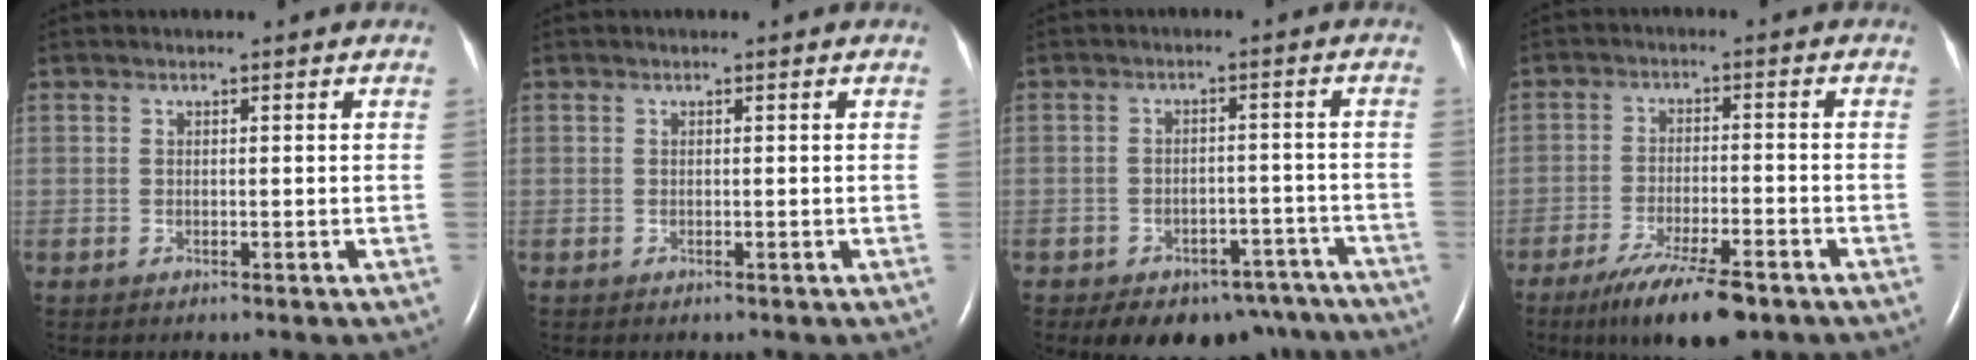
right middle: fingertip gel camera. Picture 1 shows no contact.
{"total": 0.6, "force": [0.6, -0.1, 0.1], "torque": [0.001, 0.002, 0.011]}
{"total": 13.7, "force": [-10.5, 7.4, 4.8], "torque": [-0.062, 0.021, -0.123]}
{"total": 10.3, "force": [-7.1, 1.9, 7.2], "torque": [-0.128, -0.022, -0.115]}